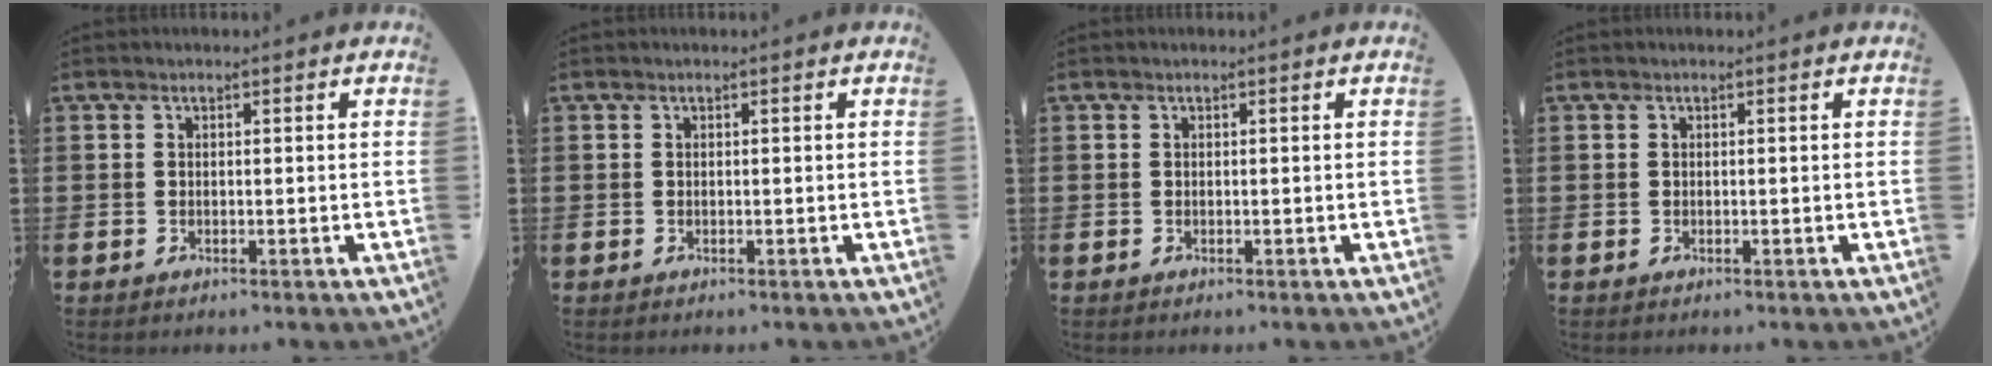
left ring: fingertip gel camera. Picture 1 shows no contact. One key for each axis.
{"total": 0.0}
{"total": 0.0}
{"total": 0.0}